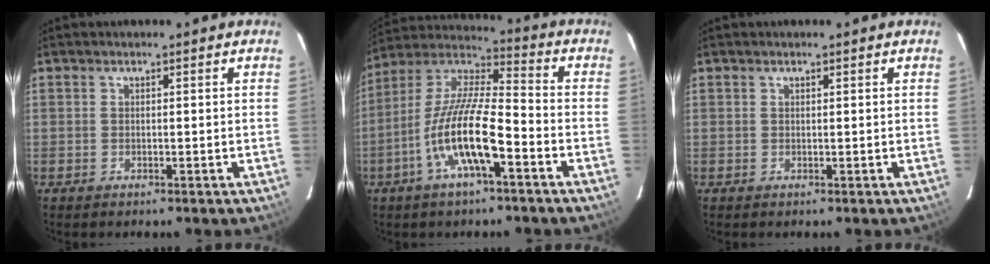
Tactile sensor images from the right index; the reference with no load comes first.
{"total": 14.2, "force": [-6.1, 3.1, 12.5], "torque": [-0.249, -0.004, -0.121]}
{"total": 0.0}